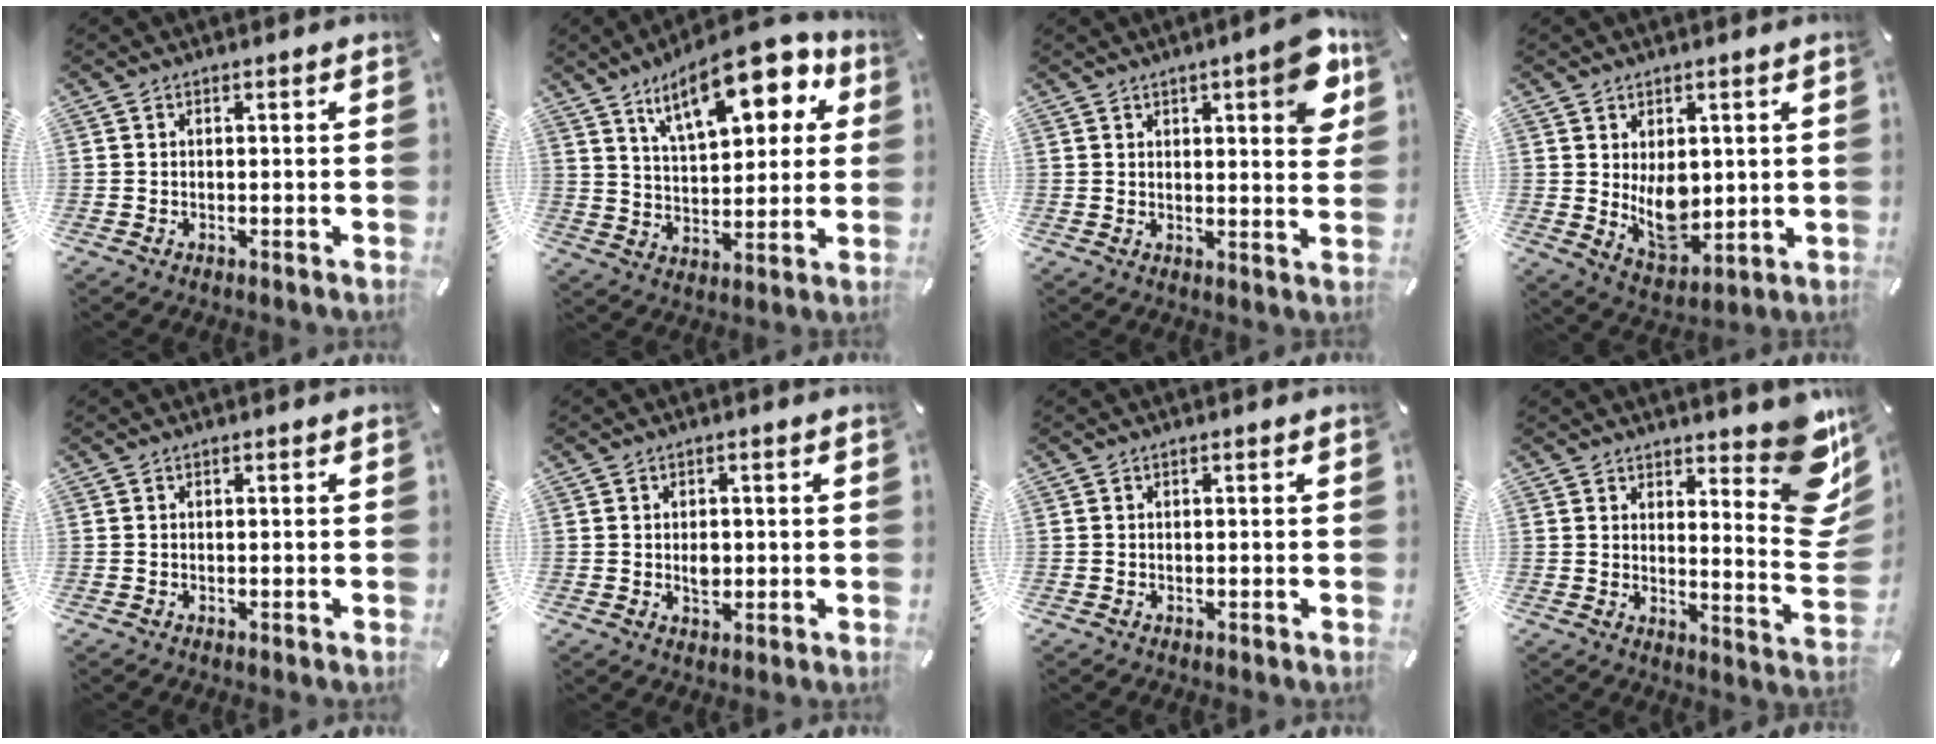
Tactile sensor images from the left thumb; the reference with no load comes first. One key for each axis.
{"total": 18.8, "fx": 10.1, "fy": 8.4, "fz": 13.5, "tx": -0.204, "ty": -0.034, "tz": 0.164}
{"total": 9.8, "fx": 4.7, "fy": 3.5, "fz": 7.9, "tx": -0.097, "ty": -0.021, "tz": 0.073}
{"total": 9.9, "fx": 1.3, "fy": 7.0, "fz": 7.0, "tx": -0.087, "ty": -0.019, "tz": 0.026}
{"total": 0.0}
{"total": 2.1, "fx": -0.1, "fy": 1.5, "fz": 1.4, "tx": -0.021, "ty": 0.000, "tz": -0.003}
{"total": 0.0}
{"total": 16.5, "fx": 9.6, "fy": 6.6, "fz": 11.6, "tx": -0.122, "ty": -0.089, "tz": 0.165}